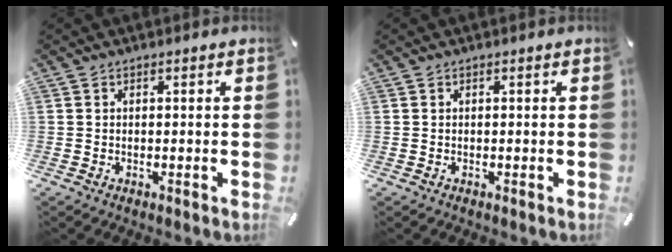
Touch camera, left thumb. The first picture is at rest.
{"total": 0.0}